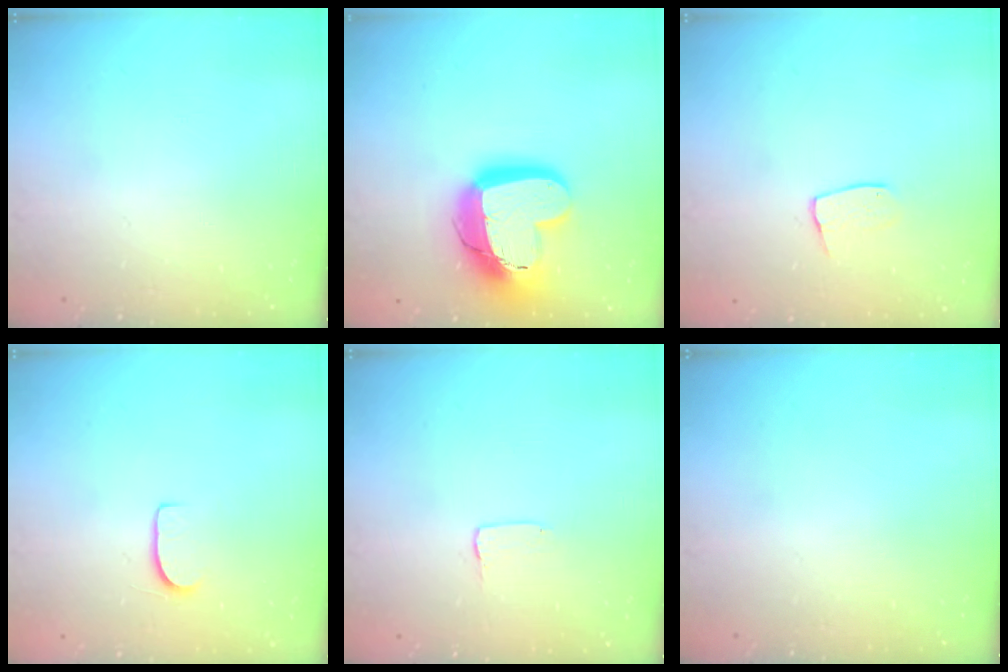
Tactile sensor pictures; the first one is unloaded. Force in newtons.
{"total": 19.5, "press": 19.5, "slide": 1.6}
{"total": 6.1, "press": 6.1, "slide": 0.3}
{"total": 5.9, "press": 5.9, "slide": 0.5}
{"total": 1.0, "press": 1.0, "slide": 0.1}
{"total": 0.0}